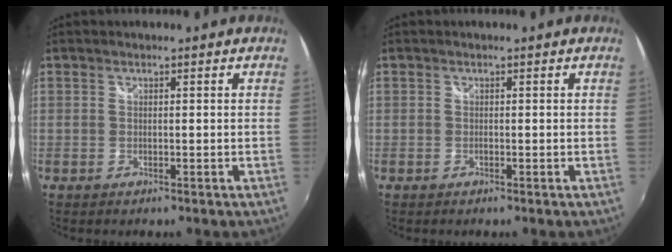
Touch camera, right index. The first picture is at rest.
{"total": 0.0}